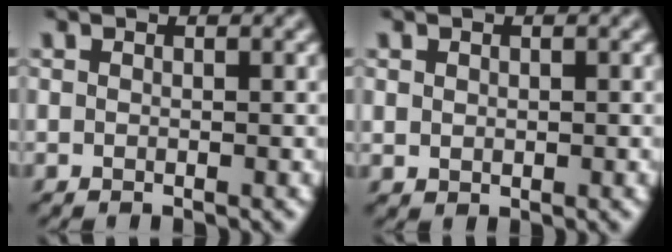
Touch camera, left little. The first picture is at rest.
{"total": 0.6, "force": [0.2, 0.6, 0.2], "torque": [-0.005, -0.003, 0.009]}